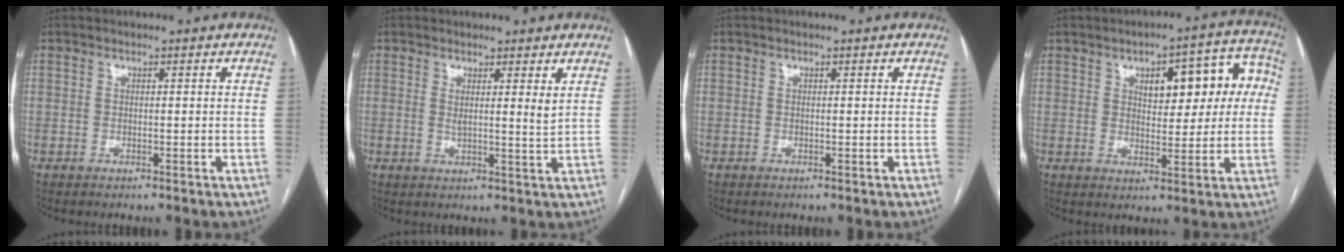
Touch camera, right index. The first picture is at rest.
{"total": 2.9, "force": [1.5, -0.1, 2.5], "torque": [-0.041, -0.016, 0.023]}
{"total": 0.0}
{"total": 11.2, "force": [2.6, 4.8, 9.7], "torque": [-0.110, 0.039, 0.036]}